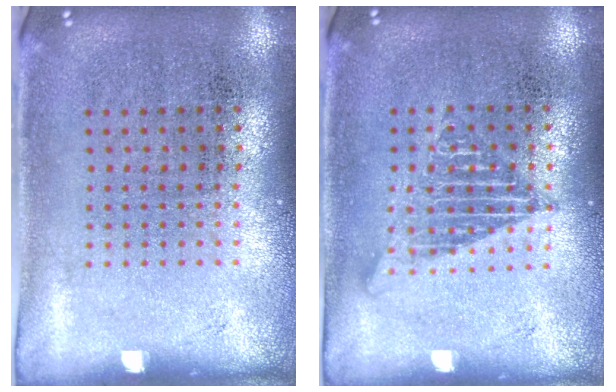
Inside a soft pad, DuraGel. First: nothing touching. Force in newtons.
{"total": 1.2, "press": 1.2, "slide": 0.0}